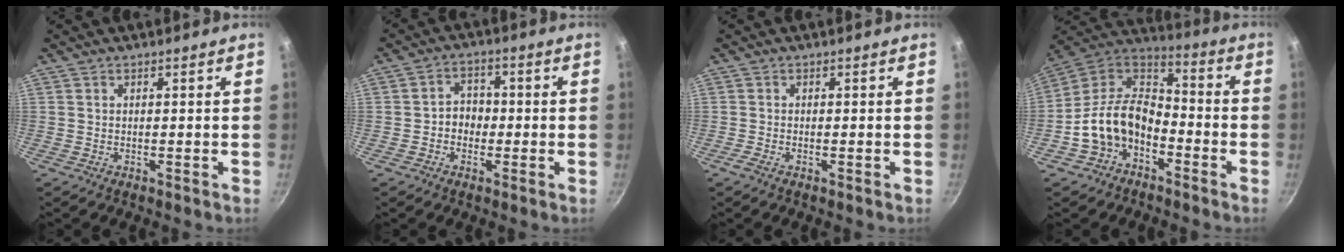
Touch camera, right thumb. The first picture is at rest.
{"total": 4.7, "force": [-0.9, 4.0, 2.4], "torque": [-0.008, 0.017, -0.017]}
{"total": 1.1, "force": [-0.7, 0.1, 0.9], "torque": [-0.028, 0.002, -0.020]}
{"total": 14.3, "force": [-5.4, 9.9, 8.9], "torque": [-0.138, 0.067, -0.118]}